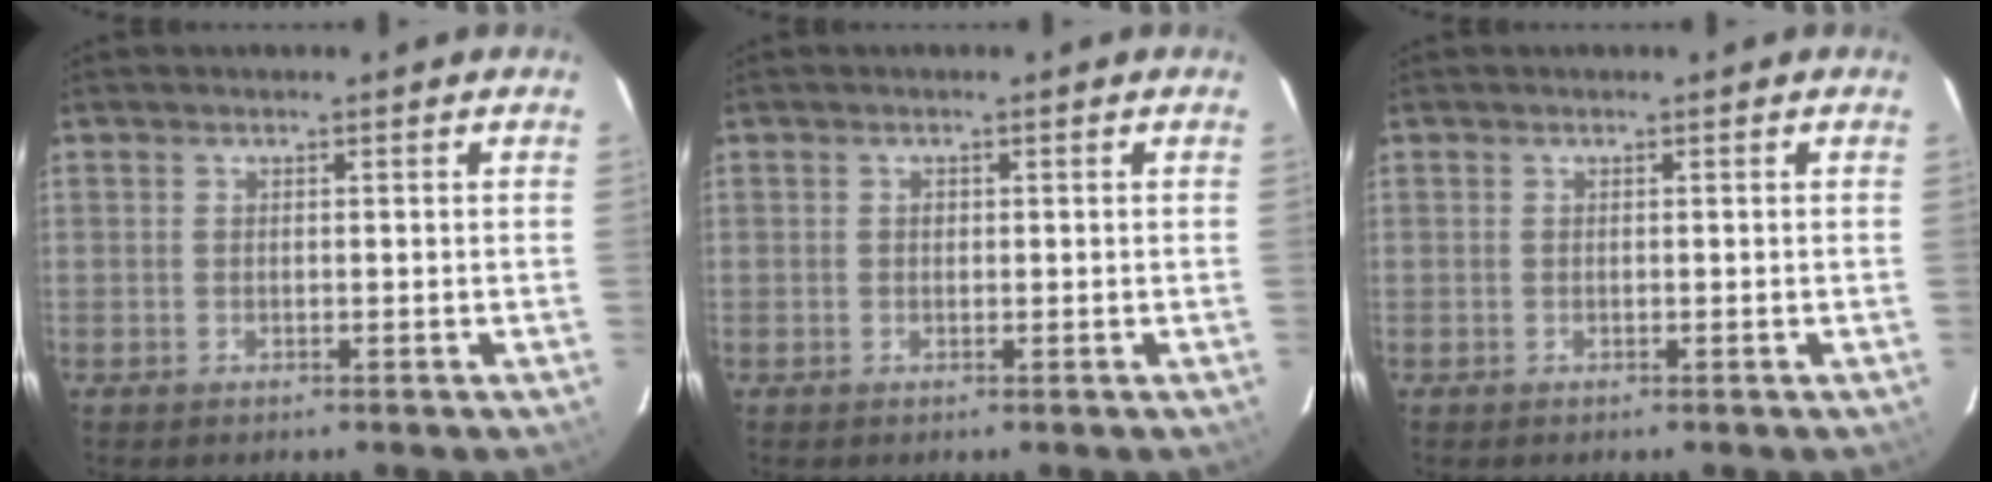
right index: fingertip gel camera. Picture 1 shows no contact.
{"total": 0.6, "force": [0.1, 0.5, 0.1], "torque": [0.000, 0.002, 0.001]}
{"total": 0.0}